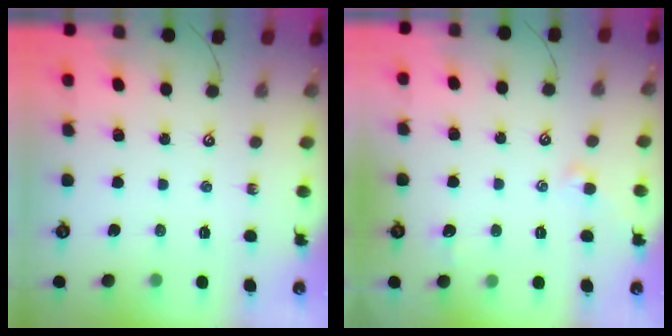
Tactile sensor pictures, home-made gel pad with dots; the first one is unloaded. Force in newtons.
{"total": 1.4, "press": 1.3, "slide": 0.5}